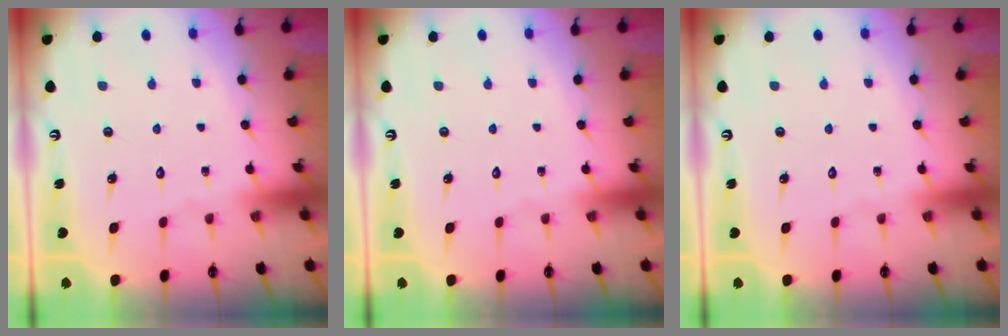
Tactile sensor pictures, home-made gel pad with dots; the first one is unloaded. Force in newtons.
{"total": 0.0}
{"total": 0.0}